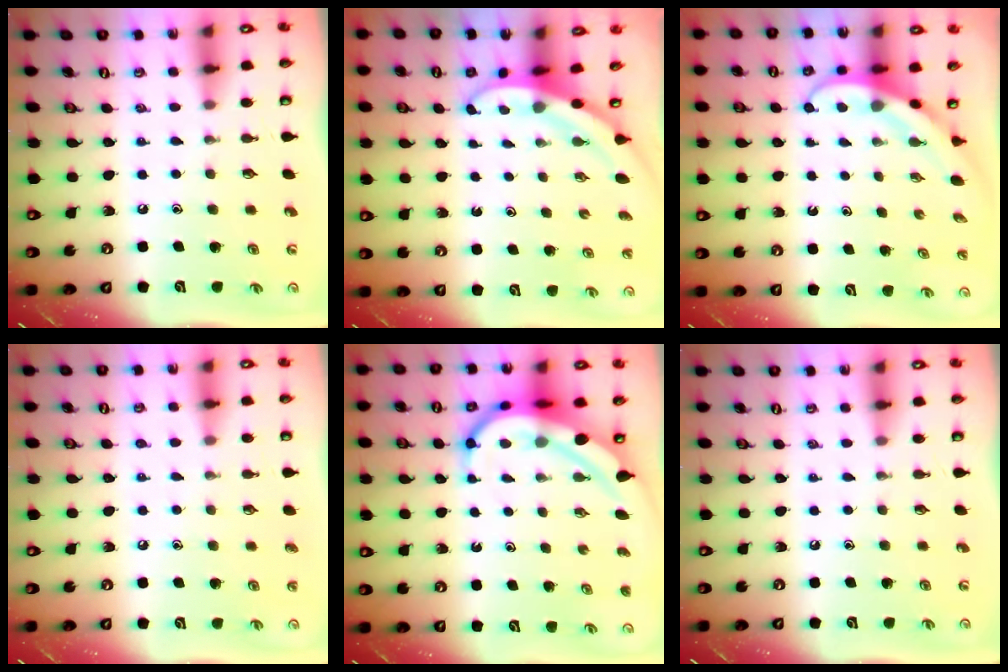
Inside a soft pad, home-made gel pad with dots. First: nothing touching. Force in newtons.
{"total": 3.1, "press": 3.1, "slide": 0.1}
{"total": 4.0, "press": 4.0, "slide": 0.3}
{"total": 2.3, "press": 2.3, "slide": 0.2}
{"total": 10.3, "press": 10.3, "slide": 1.0}
{"total": 0.0}